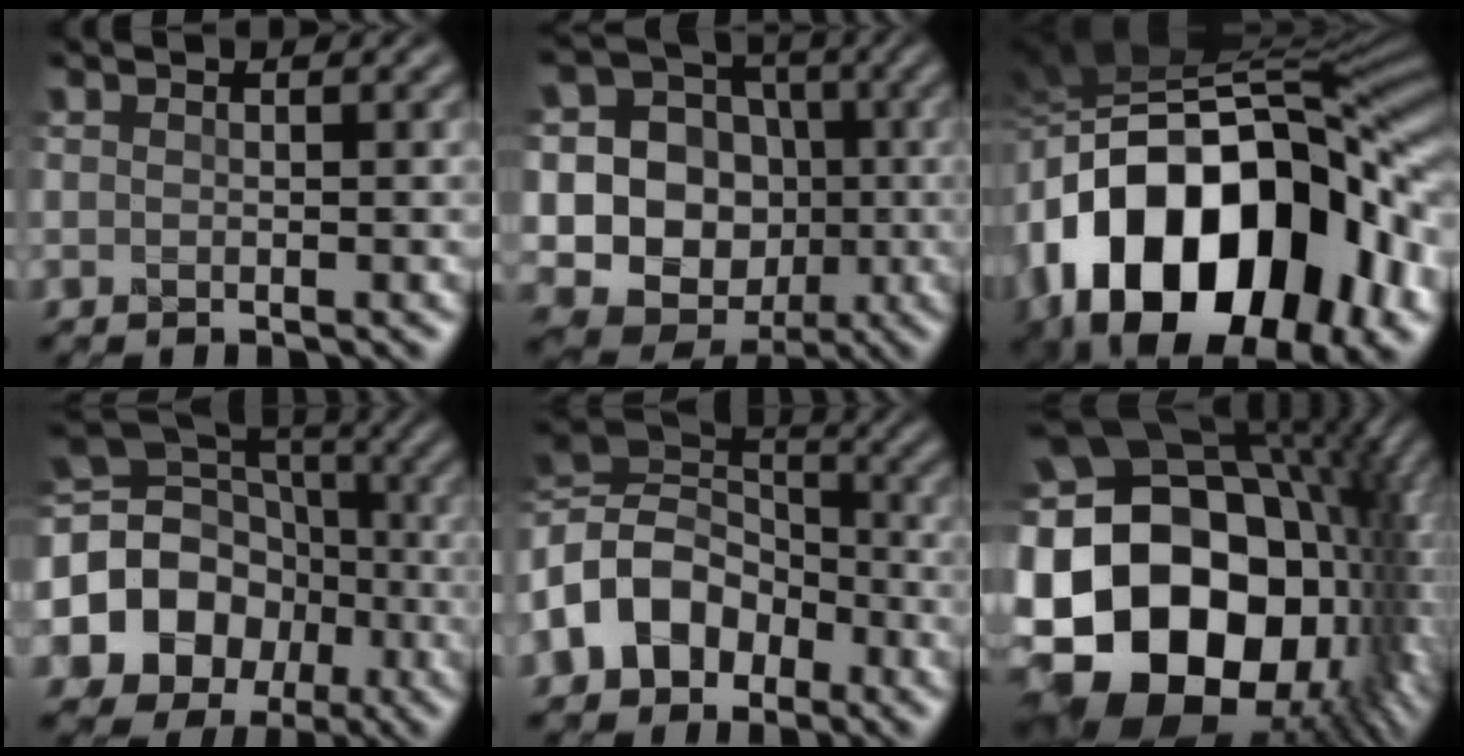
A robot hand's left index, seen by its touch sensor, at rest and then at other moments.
{"total": 16.5, "force": [-0.7, 15.8, 4.7], "torque": [-0.130, 0.018, -0.031]}
{"total": 18.2, "force": [-4.5, 11.4, 13.5], "torque": [-0.223, 0.004, -0.062]}
{"total": 13.7, "force": [-3.3, 12.0, 5.7], "torque": [-0.134, -0.006, -0.070]}
{"total": 9.3, "force": [-3.1, 7.2, 5.1], "torque": [-0.108, 0.005, -0.073]}
{"total": 22.7, "force": [-1.5, 17.4, 14.5], "torque": [-0.253, -0.024, -0.047]}